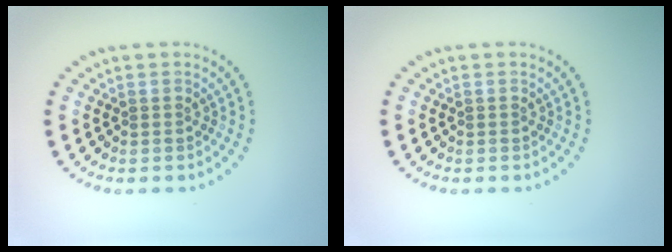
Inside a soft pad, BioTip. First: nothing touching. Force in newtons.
{"total": 0.0}